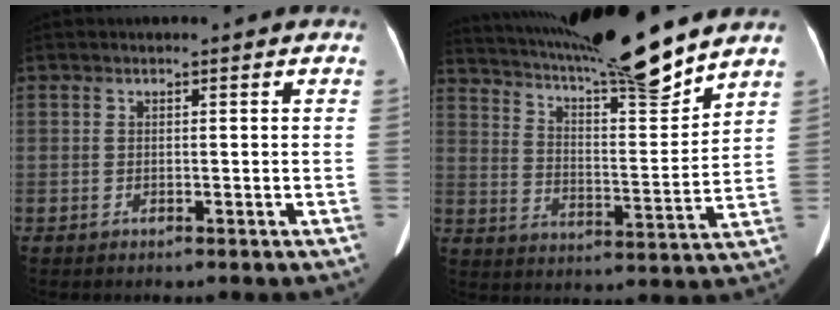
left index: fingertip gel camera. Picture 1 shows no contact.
{"total": 17.8, "force": [15.7, -0.1, 8.4], "torque": [-0.149, -0.018, 0.245]}